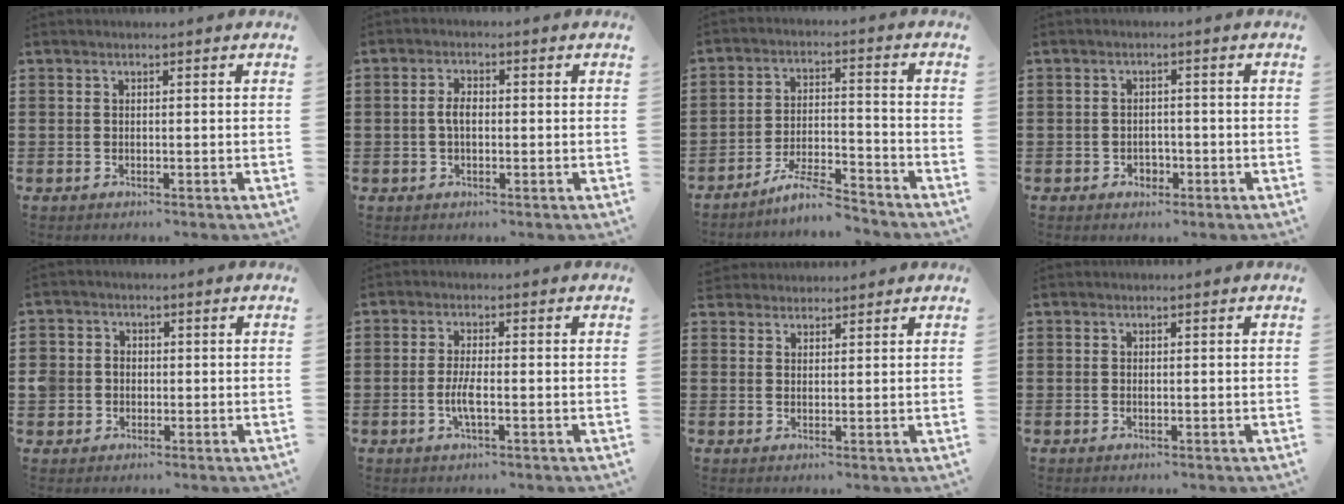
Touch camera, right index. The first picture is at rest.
{"total": 2.8, "force": [-0.2, 1.4, 2.4], "torque": [-0.054, 0.000, -0.006]}
{"total": 6.7, "force": [-6.1, 0.5, 2.9], "torque": [-0.060, 0.001, -0.116]}
{"total": 1.9, "force": [-0.8, 1.5, 0.7], "torque": [-0.017, 0.002, -0.020]}
{"total": 3.1, "force": [-0.3, 3.0, 0.8], "torque": [-0.034, 0.007, -0.012]}
{"total": 3.4, "force": [-1.0, 0.7, 3.2], "torque": [-0.070, -0.004, -0.022]}
{"total": 2.1, "force": [1.9, 0.6, -0.4], "torque": [0.002, 0.006, 0.040]}
{"total": 0.0}